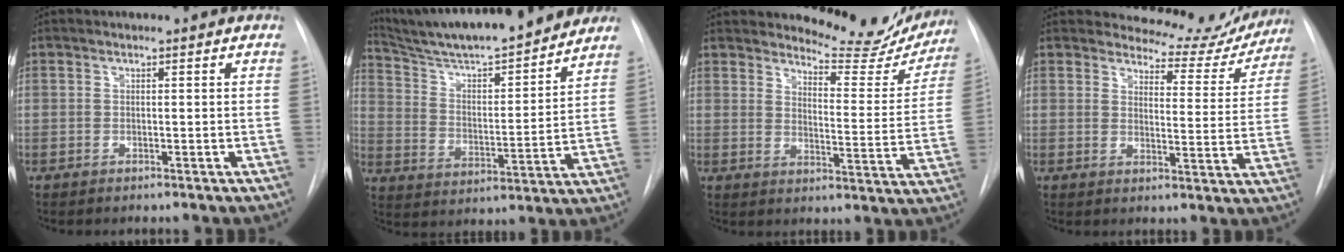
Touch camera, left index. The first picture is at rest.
{"total": 23.0, "force": [20.5, 2.3, 10.1], "torque": [-0.170, -0.003, 0.310]}
{"total": 15.1, "force": [14.4, 3.4, 2.8], "torque": [-0.020, -0.062, 0.166]}
{"total": 11.8, "force": [11.4, 3.1, 0.5], "torque": [0.016, -0.039, 0.119]}